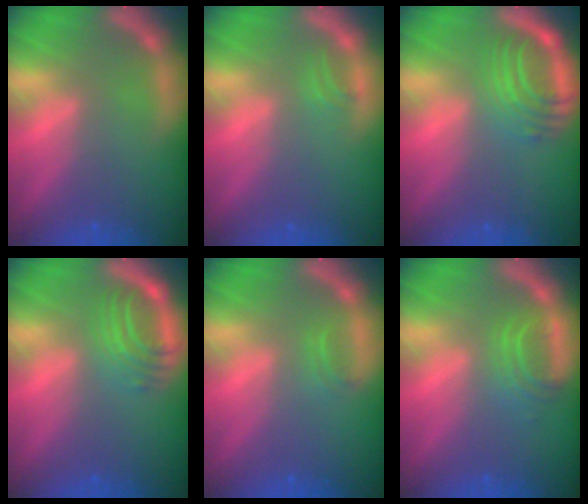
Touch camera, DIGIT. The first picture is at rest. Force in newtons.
{"total": 0.9}
{"total": 6.1}
{"total": 4.5}
{"total": 0.9}
{"total": 2.9}